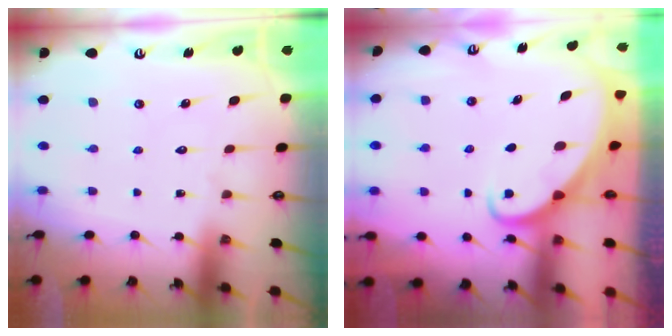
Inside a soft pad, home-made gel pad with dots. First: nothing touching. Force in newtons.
{"total": 2.4, "press": 2.4, "slide": 0.2}